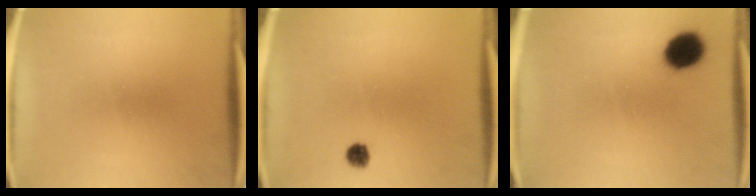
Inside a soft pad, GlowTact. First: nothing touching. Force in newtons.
{"total": 2.2}
{"total": 8.7}